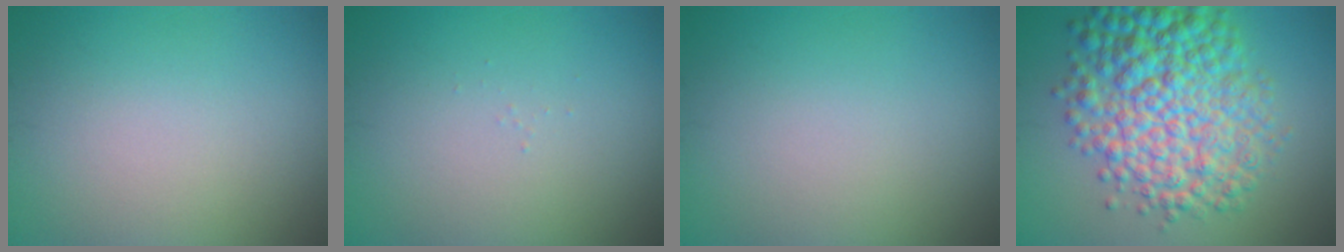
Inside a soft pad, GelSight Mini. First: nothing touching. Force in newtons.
{"total": 0.0}
{"total": 0.0}
{"total": 9.7, "press": 9.7, "slide": 0.1}